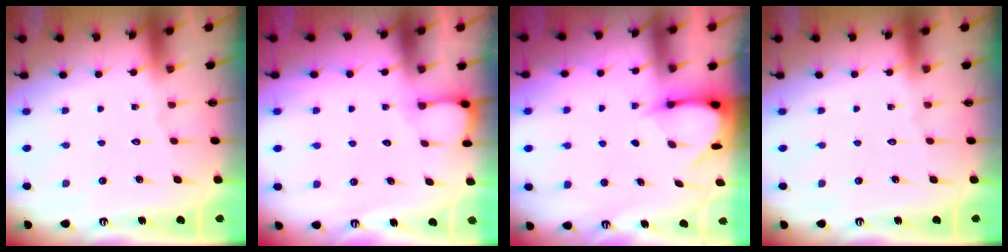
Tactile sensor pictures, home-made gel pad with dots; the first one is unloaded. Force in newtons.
{"total": 2.7, "press": 2.7, "slide": 0.3}
{"total": 3.8, "press": 3.8, "slide": 0.3}
{"total": 0.0}